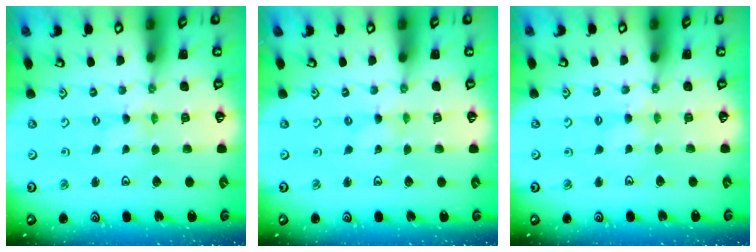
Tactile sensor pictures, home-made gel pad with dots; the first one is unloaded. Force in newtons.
{"total": 0.0}
{"total": 2.4, "press": 2.4, "slide": 0.4}